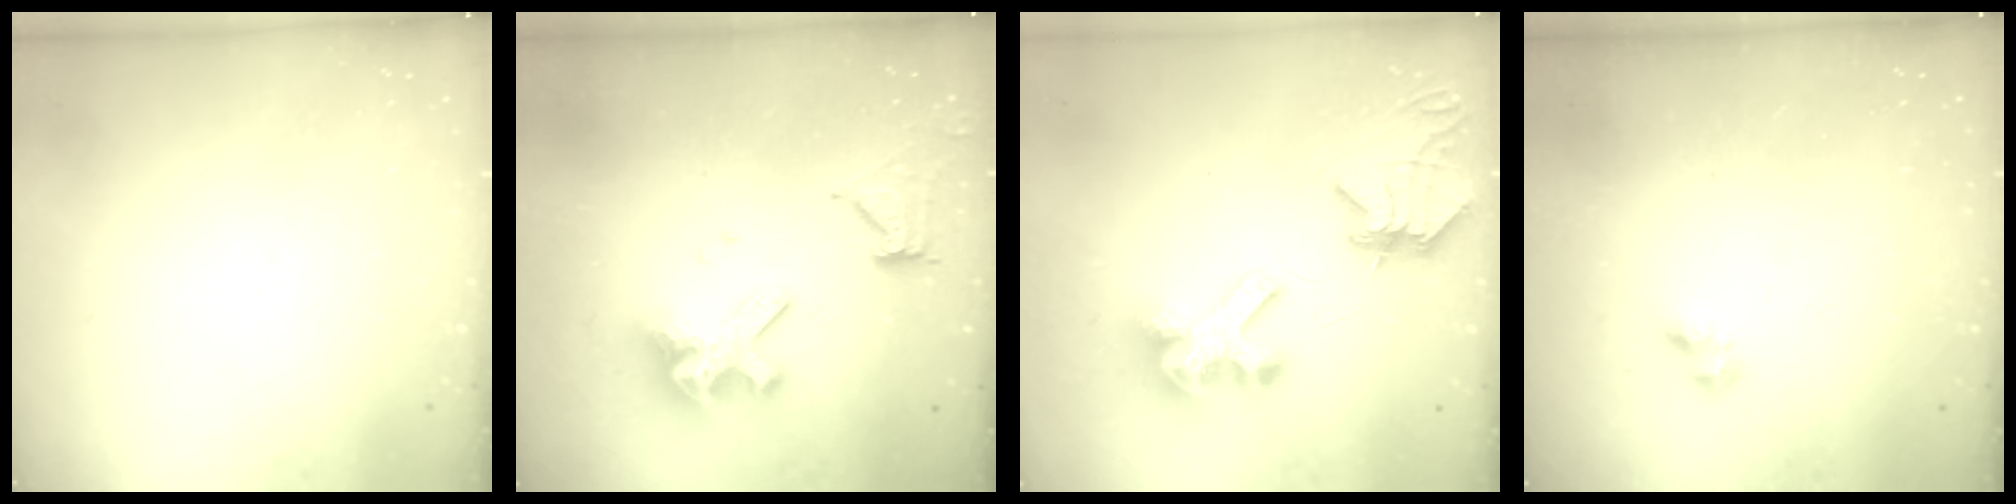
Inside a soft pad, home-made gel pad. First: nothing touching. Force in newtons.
{"total": 12.2, "press": 12.1, "slide": 1.3}
{"total": 12.5, "press": 12.4, "slide": 1.5}
{"total": 2.8, "press": 2.7, "slide": 0.5}